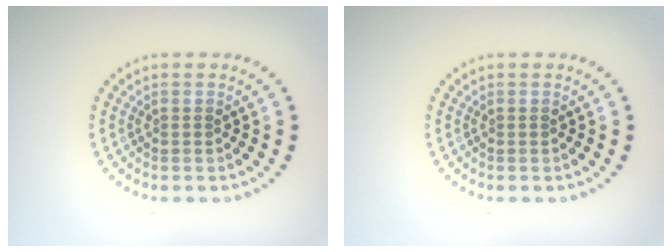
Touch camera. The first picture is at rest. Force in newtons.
{"total": 0.0}